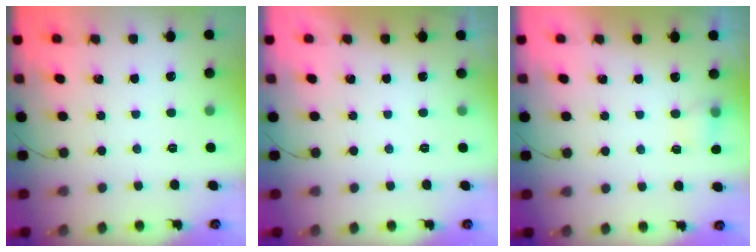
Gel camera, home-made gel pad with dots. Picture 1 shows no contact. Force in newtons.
{"total": 0.0}
{"total": 4.8, "press": 4.5, "slide": 1.4}